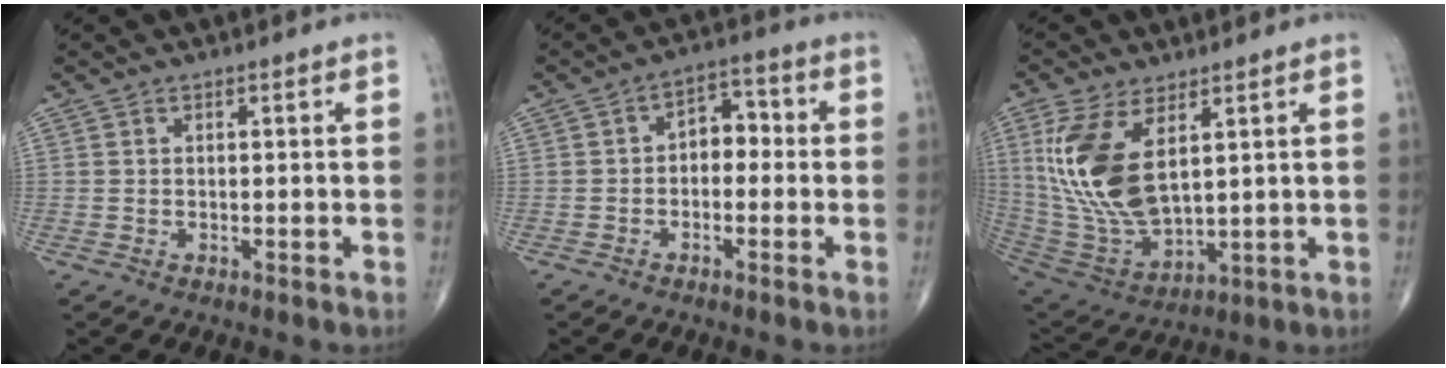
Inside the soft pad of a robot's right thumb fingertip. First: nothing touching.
{"total": 5.3, "force": [-0.5, 3.7, 3.8], "torque": [-0.029, 0.025, -0.023]}
{"total": 16.4, "force": [5.1, 7.9, 13.4], "torque": [-0.275, -0.023, 0.116]}